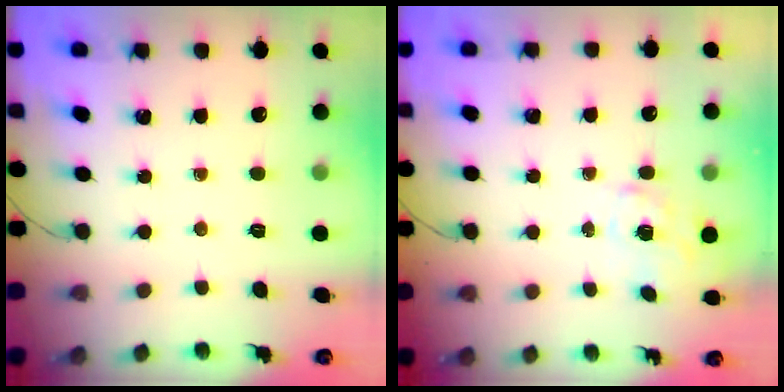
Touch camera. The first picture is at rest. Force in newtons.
{"total": 8.0, "press": 8.0, "slide": 0.9}